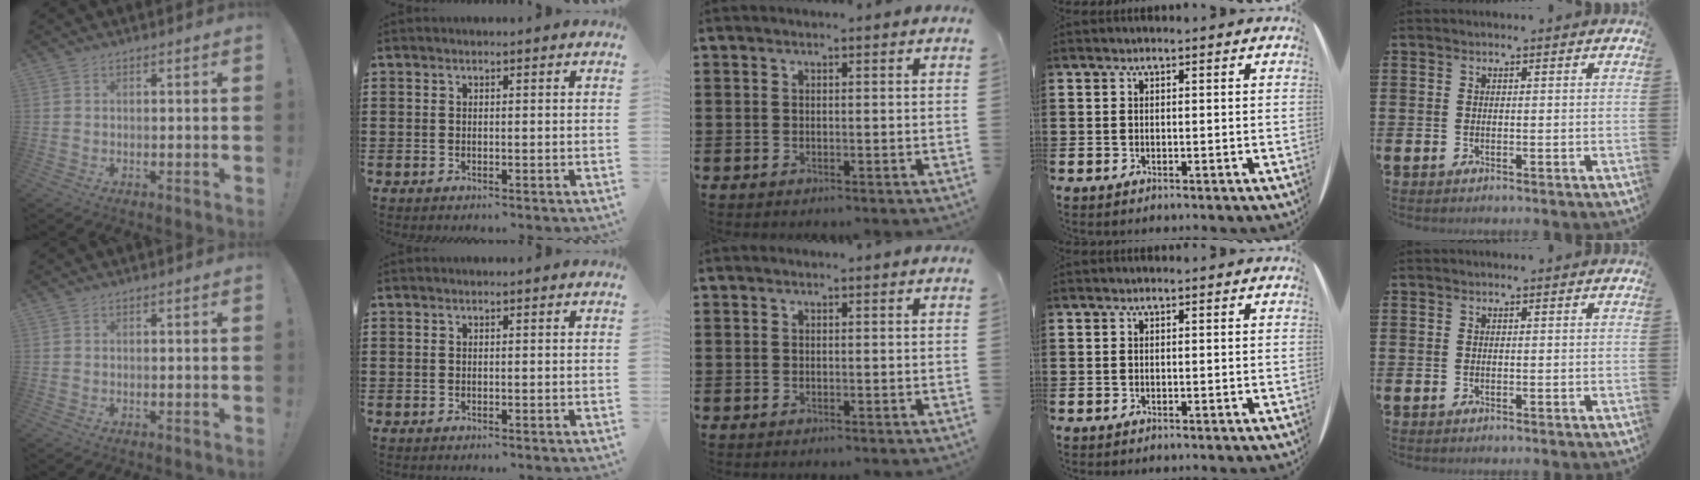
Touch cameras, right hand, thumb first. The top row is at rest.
{}